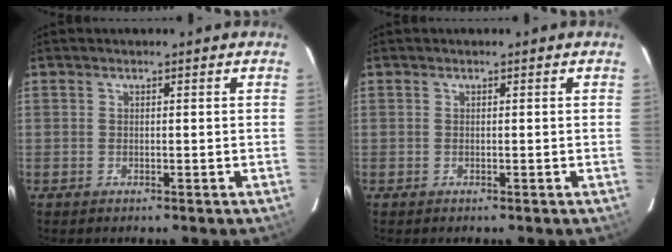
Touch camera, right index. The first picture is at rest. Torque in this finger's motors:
{"motor_torque": [-0.02, 0.02, 0.00, 0.00]}